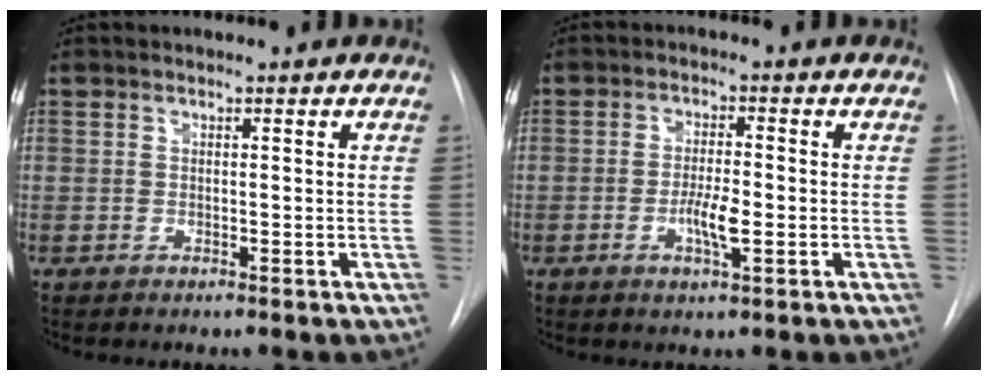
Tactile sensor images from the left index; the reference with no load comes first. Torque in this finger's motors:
{"motor_torque": [0.84, 0.35, 0.12, 0.03]}